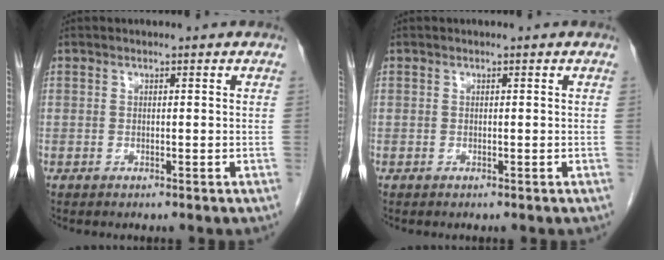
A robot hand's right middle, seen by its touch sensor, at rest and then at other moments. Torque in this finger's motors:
{"motor_torque": [-0.10, 0.09, -0.03, -0.02]}